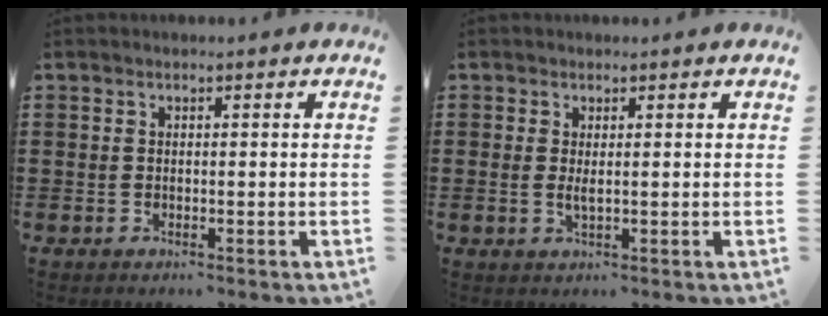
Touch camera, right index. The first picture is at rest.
{"total": 1.5, "force": [0.3, 0.3, 1.4], "torque": [-0.029, 0.000, 0.006]}